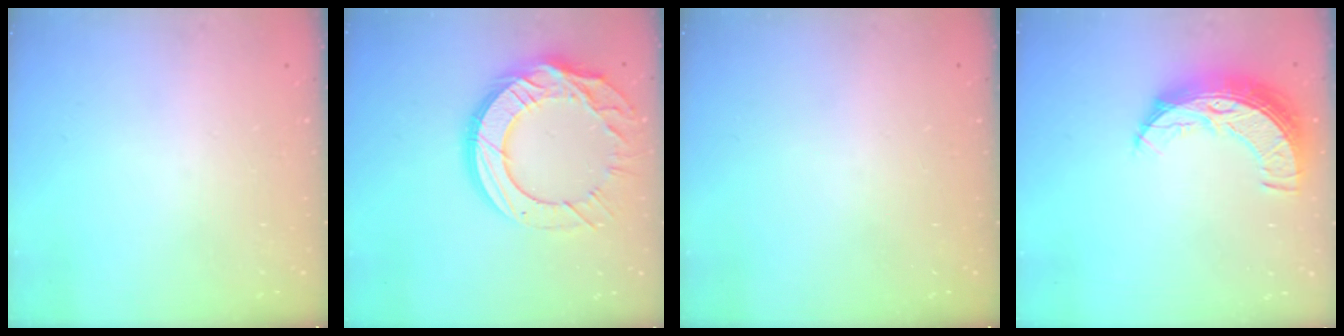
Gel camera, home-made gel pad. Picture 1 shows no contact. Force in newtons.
{"total": 20.4, "press": 20.3, "slide": 2.0}
{"total": 0.0}
{"total": 11.5, "press": 11.5, "slide": 0.9}